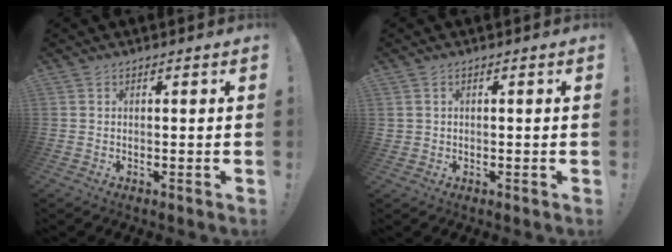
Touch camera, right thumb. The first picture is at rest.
{"total": 1.2, "force": [0.3, 1.1, 0.2], "torque": [-0.003, 0.003, 0.005]}